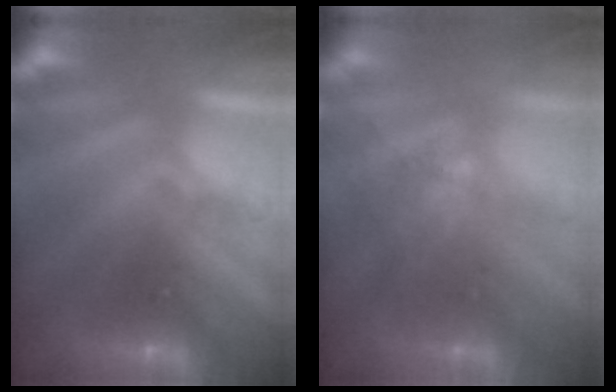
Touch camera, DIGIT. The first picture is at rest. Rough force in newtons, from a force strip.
{"total": 2.7}